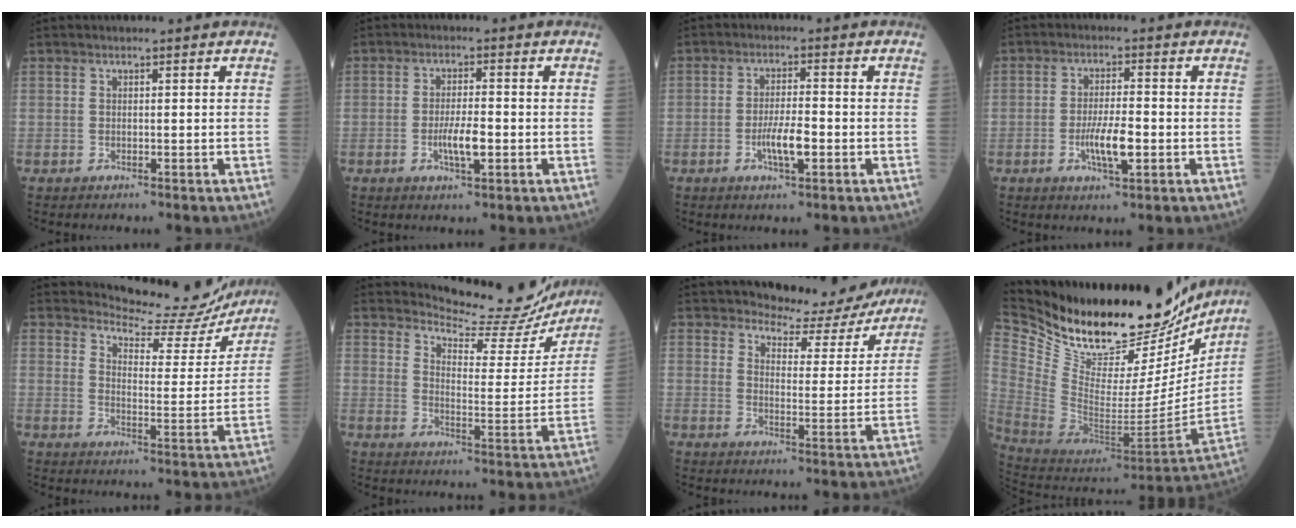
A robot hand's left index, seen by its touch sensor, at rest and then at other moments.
{"total": 4.3, "force": [-1.2, 0.9, 4.1], "torque": [-0.080, -0.002, -0.021]}
{"total": 4.8, "force": [-1.7, 1.0, 4.4], "torque": [-0.086, 0.000, -0.030]}
{"total": 5.7, "force": [-1.6, 1.2, 5.3], "torque": [-0.104, -0.004, -0.028]}
{"total": 14.4, "force": [14.0, 2.7, 1.6], "torque": [-0.018, -0.041, 0.168]}
{"total": 15.1, "force": [14.8, 2.3, 1.9], "torque": [-0.026, -0.053, 0.182]}
{"total": 11.8, "force": [11.3, 3.0, 2.1], "torque": [-0.021, -0.026, 0.138]}
{"total": 34.0, "force": [28.4, 10.2, 15.7], "torque": [-0.296, -0.047, 0.439]}